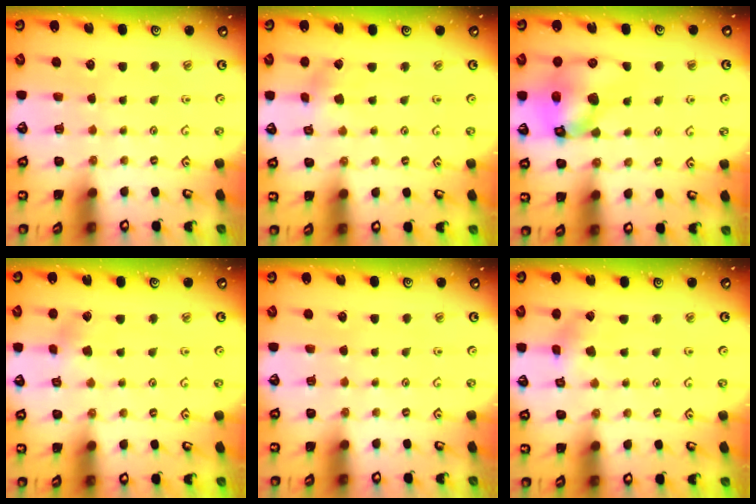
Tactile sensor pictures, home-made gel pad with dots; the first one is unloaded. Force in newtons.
{"total": 2.6, "press": 2.6, "slide": 0.4}
{"total": 14.1, "press": 13.9, "slide": 2.1}
{"total": 2.8, "press": 2.8, "slide": 0.5}
{"total": 0.0}
{"total": 1.4, "press": 1.4, "slide": 0.2}